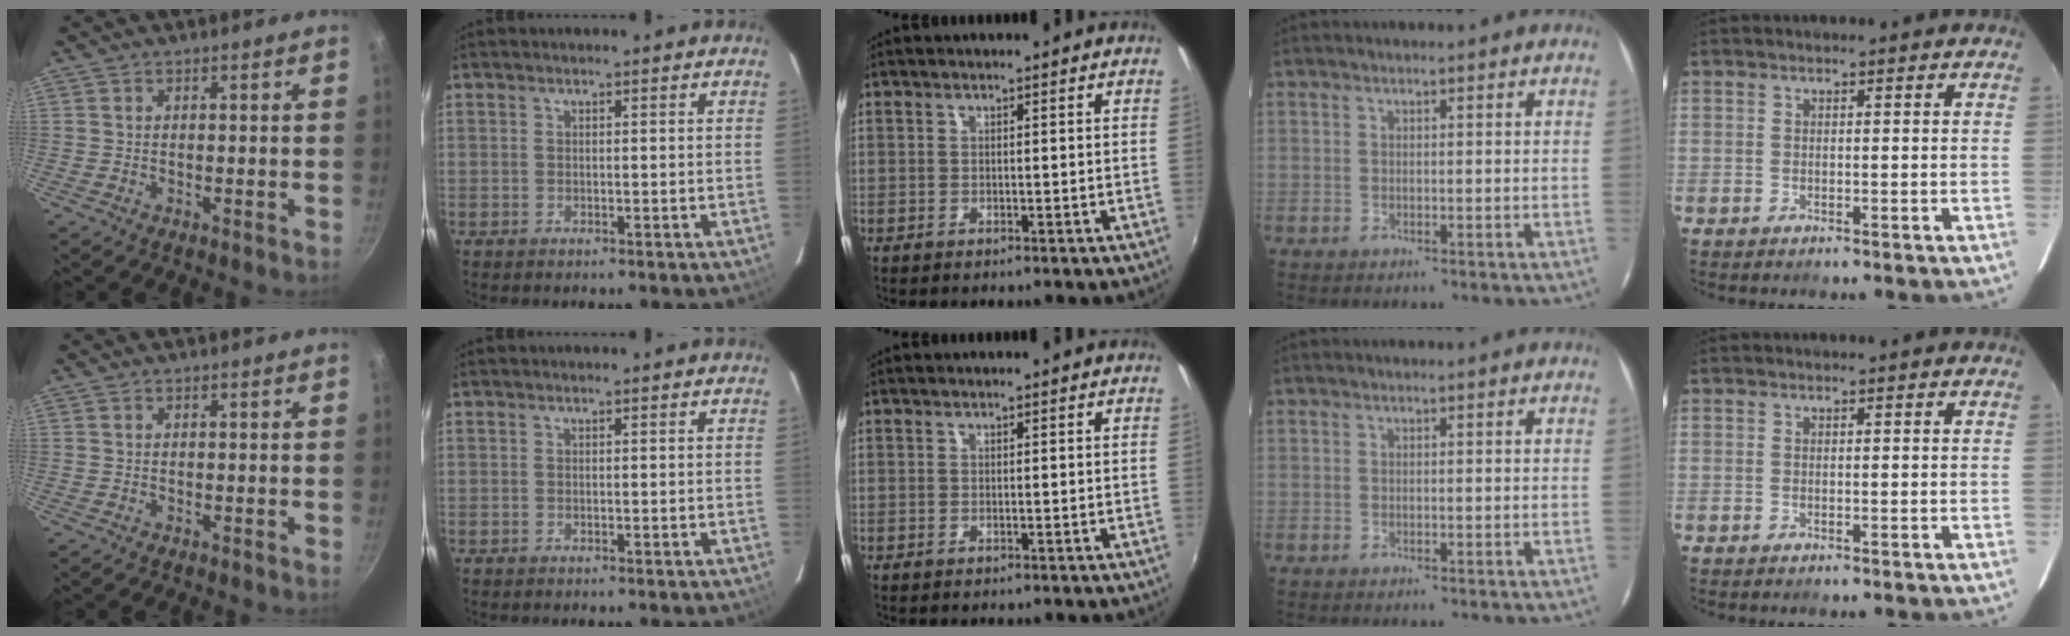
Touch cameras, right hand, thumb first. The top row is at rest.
{}